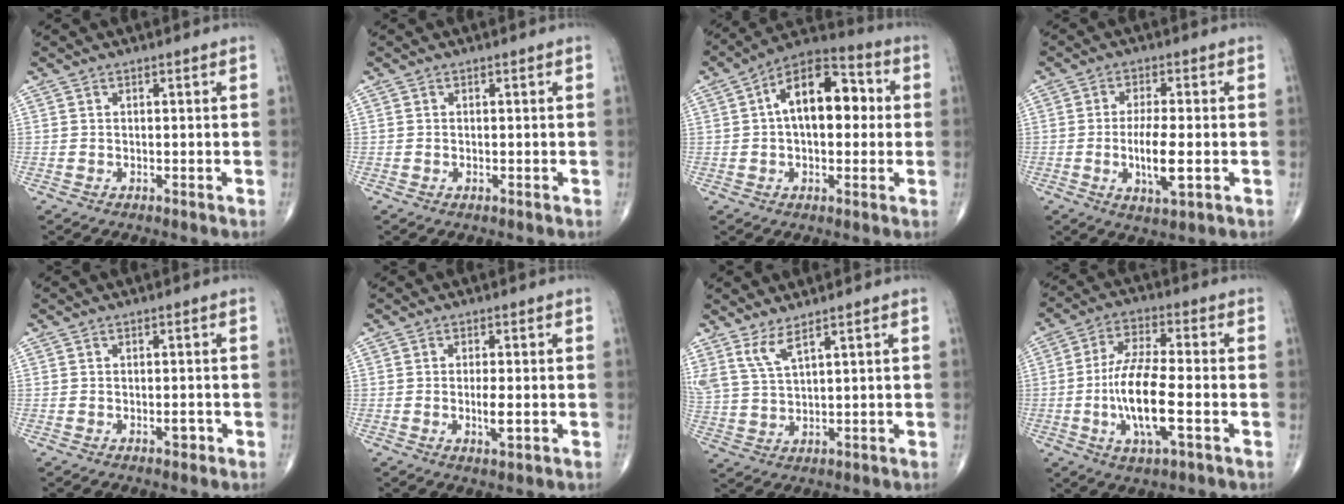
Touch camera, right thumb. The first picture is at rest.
{"total": 0.0}
{"total": 14.8, "force": [1.9, 8.2, 12.1], "torque": [-0.166, 0.036, 0.019]}
{"total": 7.9, "force": [-1.5, 2.2, 7.4], "torque": [-0.136, -0.007, -0.027]}
{"total": 1.5, "force": [-0.7, 0.7, 1.1], "torque": [-0.011, 0.001, -0.012]}
{"total": 3.4, "force": [-0.6, 0.9, 3.2], "torque": [-0.060, -0.006, -0.012]}
{"total": 5.0, "force": [3.6, 0.9, 3.4], "torque": [-0.081, -0.022, 0.081]}
{"total": 13.2, "force": [-3.0, 3.9, 12.2], "torque": [-0.240, 0.012, -0.057]}